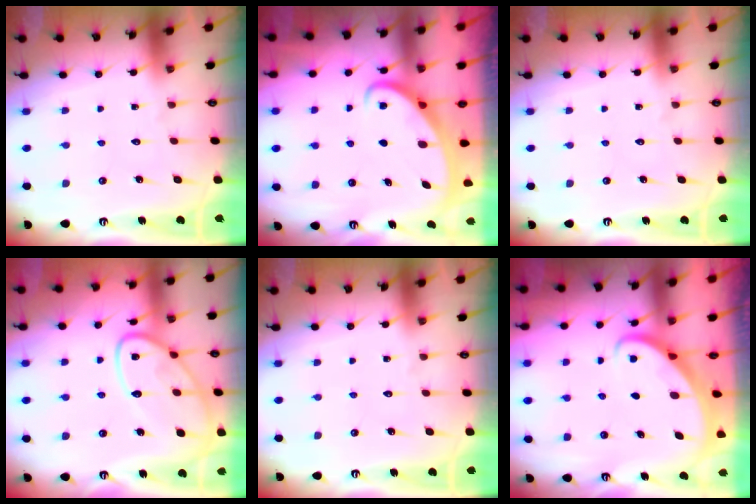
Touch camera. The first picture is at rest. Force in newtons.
{"total": 2.4, "press": 2.3, "slide": 0.3}
{"total": 0.0}
{"total": 14.6, "press": 14.6, "slide": 1.3}
{"total": 0.0}
{"total": 2.7, "press": 2.7, "slide": 0.3}